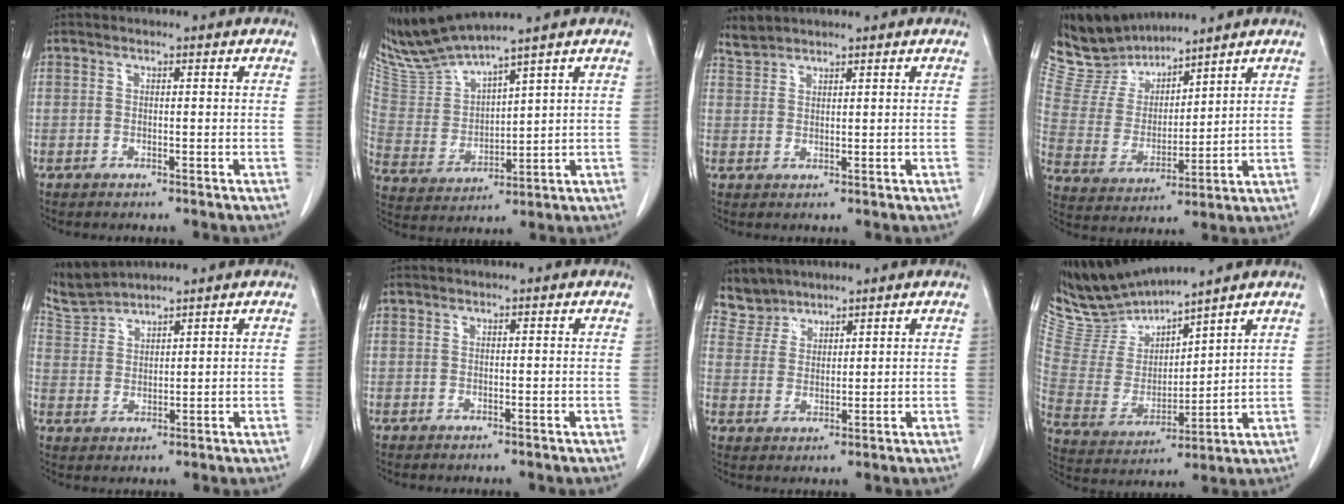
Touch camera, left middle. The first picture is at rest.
{"total": 8.9, "force": [8.5, -1.0, 2.4], "torque": [-0.069, -0.005, 0.189]}
{"total": 2.2, "force": [2.2, 0.2, -0.1], "torque": [-0.005, 0.006, 0.048]}
{"total": 9.8, "force": [9.5, 2.1, 0.8], "torque": [-0.039, 0.009, 0.209]}
{"total": 4.7, "force": [4.7, -0.6, -0.5], "torque": [-0.007, 0.005, 0.105]}
{"total": 0.0}
{"total": 4.2, "force": [3.8, 1.5, -0.7], "torque": [0.015, 0.007, 0.080]}
{"total": 9.9, "force": [9.8, 0.1, 1.3], "torque": [-0.051, -0.004, 0.218]}